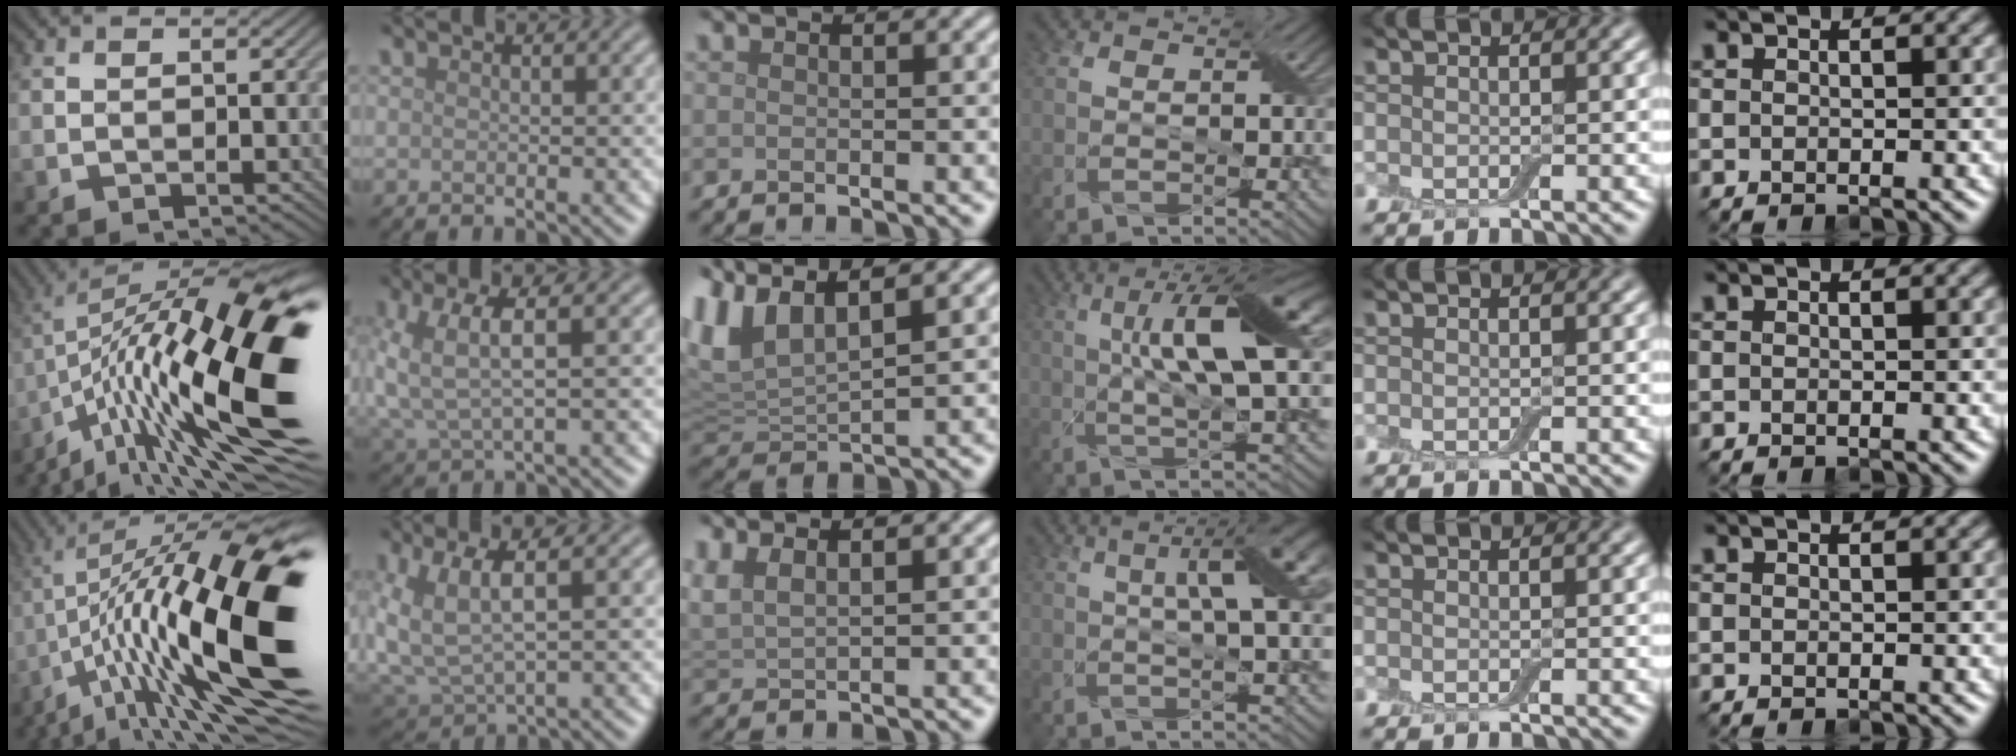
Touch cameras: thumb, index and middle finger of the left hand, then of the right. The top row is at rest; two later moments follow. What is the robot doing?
{"motion": "wrap", "object": "cling film"}